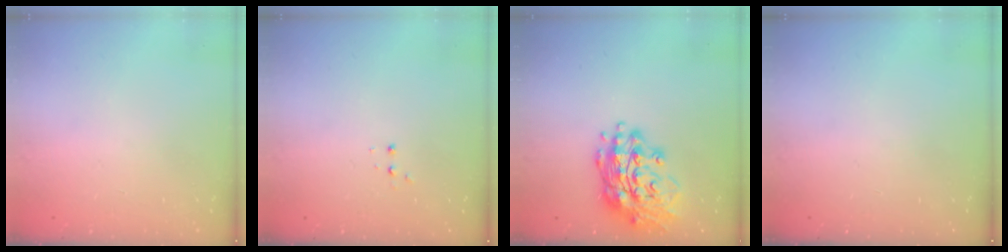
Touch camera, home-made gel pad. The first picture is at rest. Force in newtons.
{"total": 2.8, "press": 2.8, "slide": 0.5}
{"total": 16.9, "press": 16.6, "slide": 3.1}
{"total": 0.0}